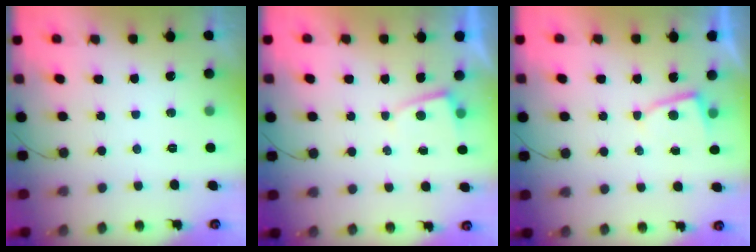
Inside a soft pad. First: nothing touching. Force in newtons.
{"total": 1.0, "press": 1.0, "slide": 0.3}
{"total": 3.0, "press": 3.0, "slide": 0.4}